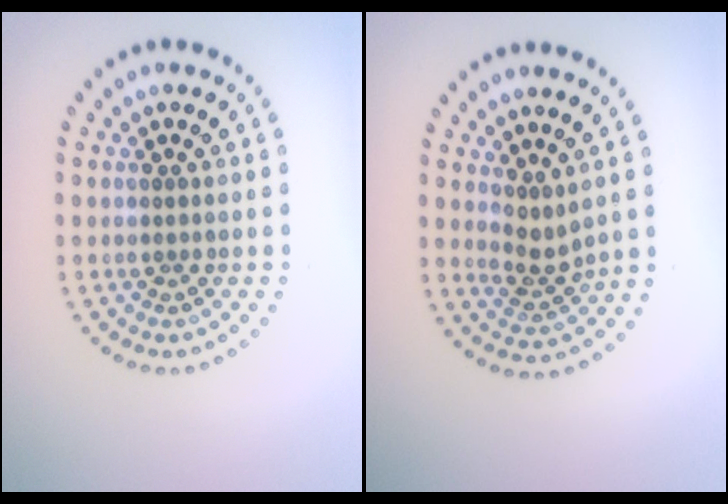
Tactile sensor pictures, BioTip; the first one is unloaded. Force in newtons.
{"total": 2.3, "press": 1.6, "slide": 1.5}